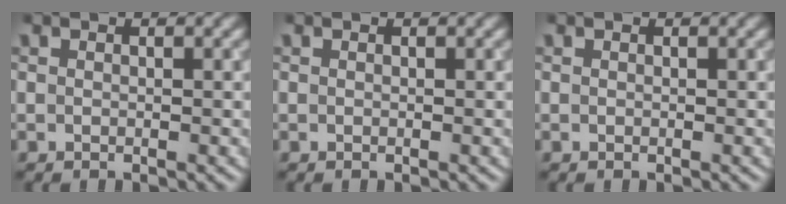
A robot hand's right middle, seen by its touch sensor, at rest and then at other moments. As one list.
[{"total": 0.0}, {"total": 0.0}]